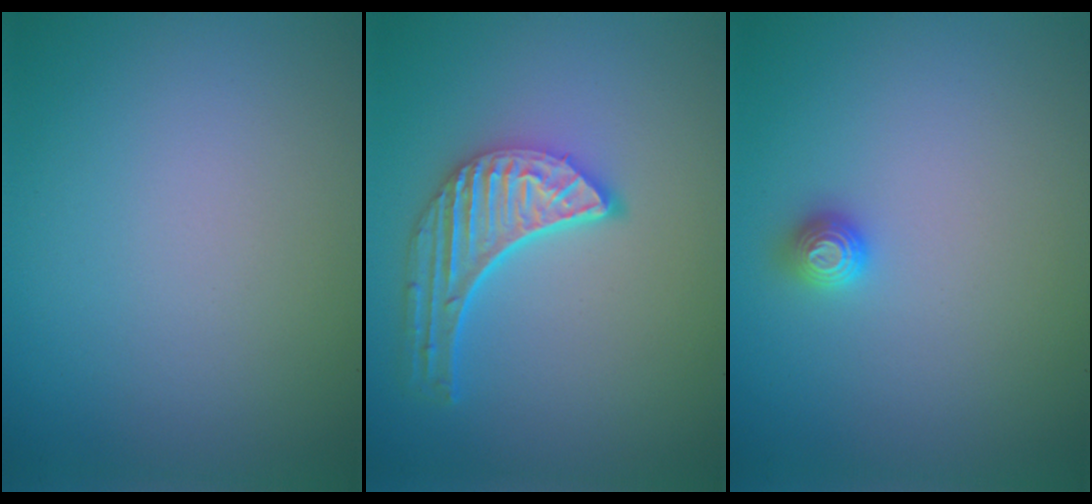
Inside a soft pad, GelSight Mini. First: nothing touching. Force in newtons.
{"total": 5.1, "press": 3.9, "slide": 3.2}
{"total": 1.0, "press": 1.0, "slide": 0.3}